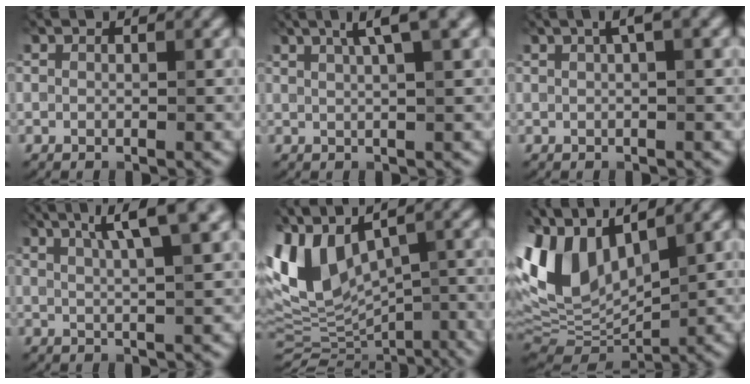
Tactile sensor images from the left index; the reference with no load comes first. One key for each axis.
{"total": 4.4, "fx": 2.3, "fy": 0.7, "fz": 3.7, "tx": -0.055, "ty": 0.011, "tz": 0.037}
{"total": 2.5, "fx": 1.1, "fy": 0.4, "fz": 2.2, "tx": -0.033, "ty": 0.010, "tz": 0.017}
{"total": 5.9, "fx": 3.1, "fy": 1.1, "fz": 4.9, "tx": -0.067, "ty": 0.017, "tz": 0.046}
{"total": 9.2, "fx": 1.6, "fy": 5.7, "fz": 7.1, "tx": -0.142, "ty": -0.001, "tz": 0.034}
{"total": 10.2, "fx": 3.6, "fy": 5.4, "fz": 7.9, "tx": -0.188, "ty": 0.010, "tz": 0.060}